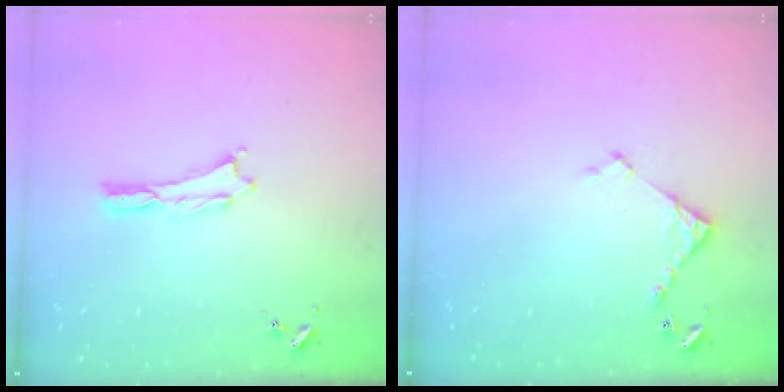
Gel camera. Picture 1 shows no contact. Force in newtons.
{"total": 3.7, "press": 3.7, "slide": 0.3}